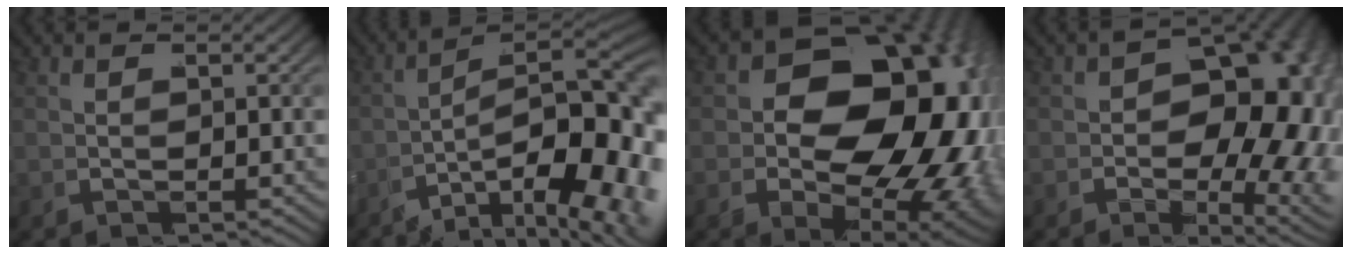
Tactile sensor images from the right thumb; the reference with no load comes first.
{"total": 16.4, "force": [-3.0, 10.8, 12.0], "torque": [-0.175, -0.046, -0.038]}
{"total": 21.9, "force": [0.2, 14.5, 16.4], "torque": [-0.253, -0.049, 0.024]}
{"total": 13.1, "force": [-0.4, 8.1, 10.3], "torque": [-0.137, -0.032, 0.004]}